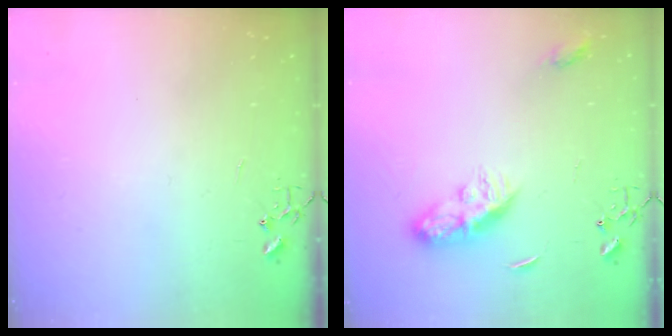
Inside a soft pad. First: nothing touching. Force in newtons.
{"total": 8.8, "press": 8.8, "slide": 0.0}